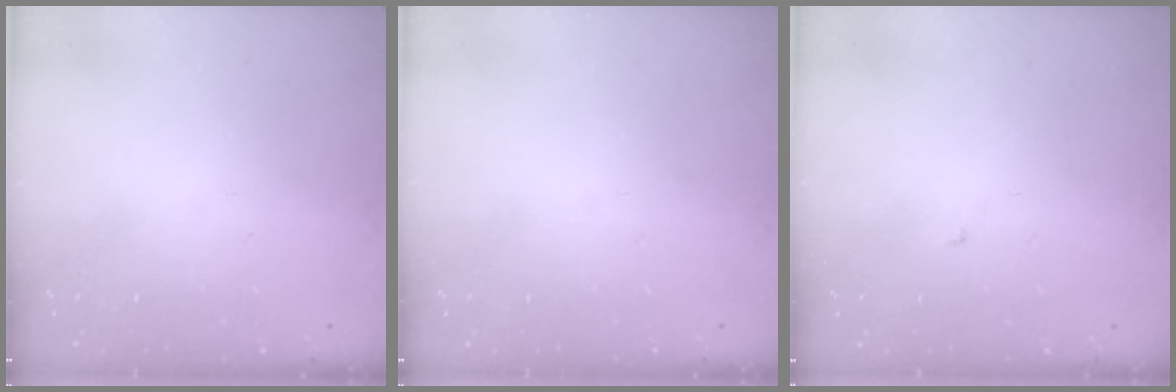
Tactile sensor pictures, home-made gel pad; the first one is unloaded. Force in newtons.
{"total": 0.0}
{"total": 1.8, "press": 1.8, "slide": 0.2}